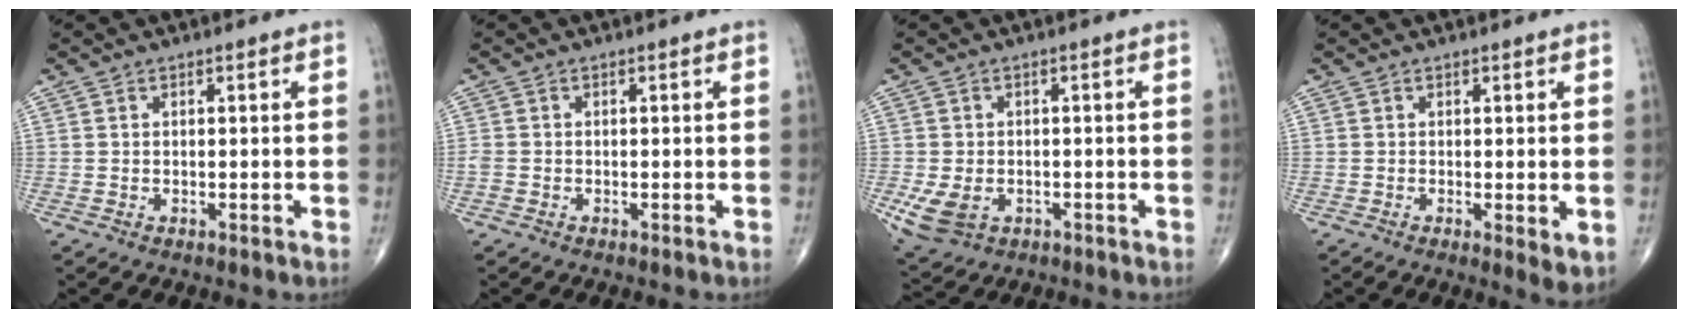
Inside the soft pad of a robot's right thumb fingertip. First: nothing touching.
{"total": 1.3, "force": [-0.4, 1.0, 0.6], "torque": [-0.015, 0.001, -0.010]}
{"total": 6.9, "force": [-2.1, 5.0, 4.2], "torque": [-0.082, 0.001, -0.026]}
{"total": 3.4, "force": [-0.3, 1.0, 3.2], "torque": [-0.049, -0.013, -0.008]}